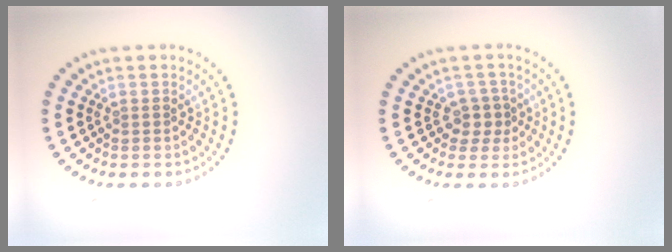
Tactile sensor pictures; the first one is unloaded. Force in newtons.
{"total": 1.8, "press": 1.5, "slide": 1.0}